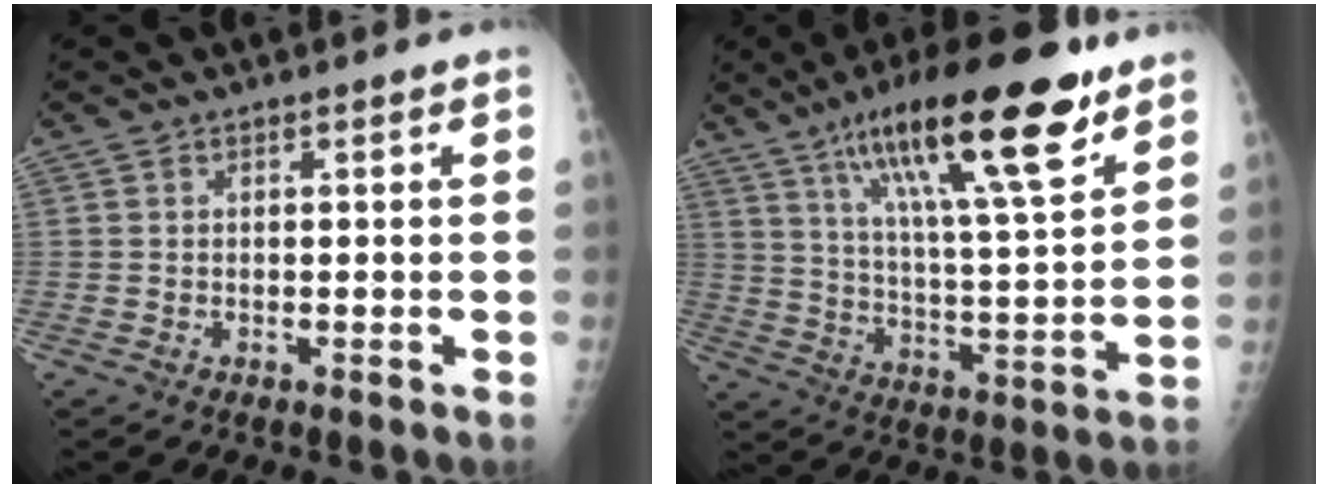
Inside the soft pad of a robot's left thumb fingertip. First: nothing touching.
{"total": 23.4, "force": [13.7, 5.5, 18.2], "torque": [-0.282, -0.038, 0.227]}